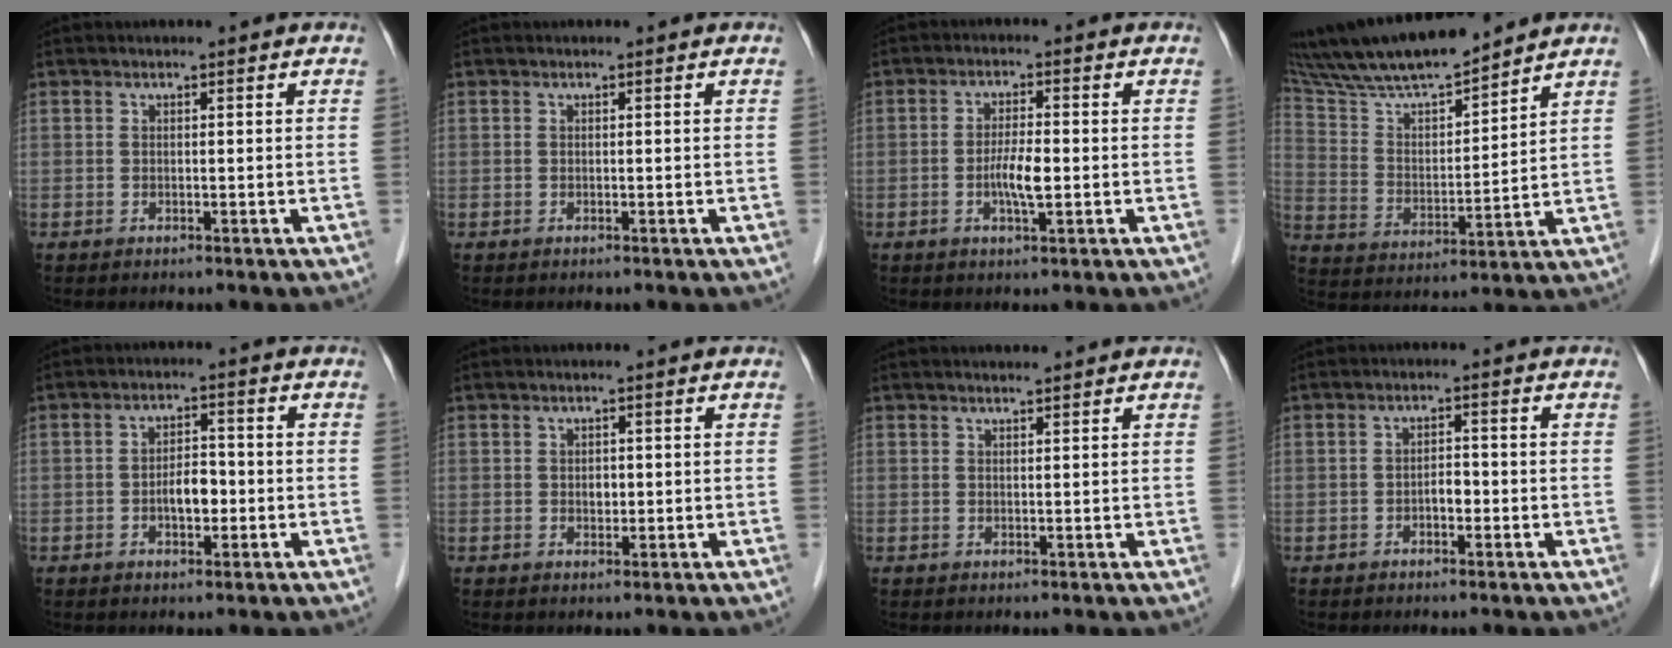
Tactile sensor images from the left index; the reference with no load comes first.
{"total": 0.0}
{"total": 4.1, "force": [-0.8, 0.7, 4.0], "torque": [-0.078, -0.003, -0.015]}
{"total": 14.6, "force": [13.2, 1.3, 6.1], "torque": [-0.119, 0.009, 0.248]}
{"total": 3.9, "force": [-1.1, 1.9, 3.2], "torque": [-0.058, 0.008, -0.019]}
{"total": 1.3, "force": [0.1, 0.9, 0.8], "torque": [-0.014, 0.001, 0.003]}
{"total": 2.1, "force": [1.9, 0.1, 0.8], "torque": [-0.009, 0.012, 0.031]}
{"total": 1.9, "force": [-0.8, 0.9, 1.5], "torque": [-0.020, 0.006, -0.015]}